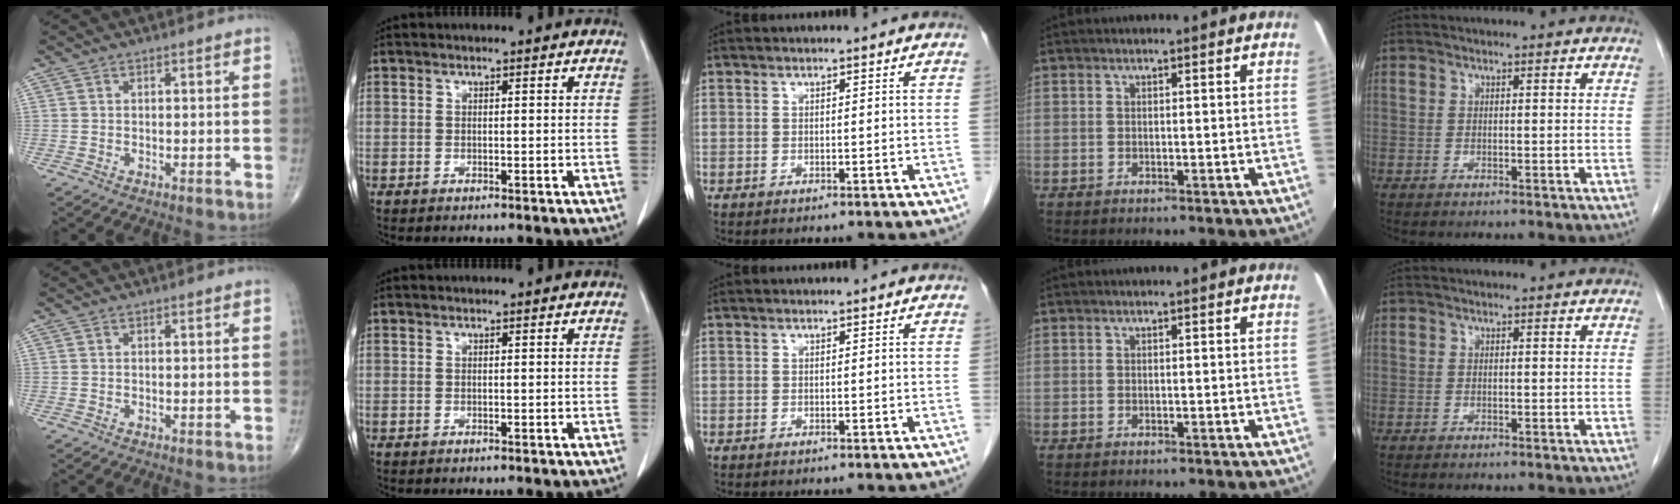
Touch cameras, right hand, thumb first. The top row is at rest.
{}